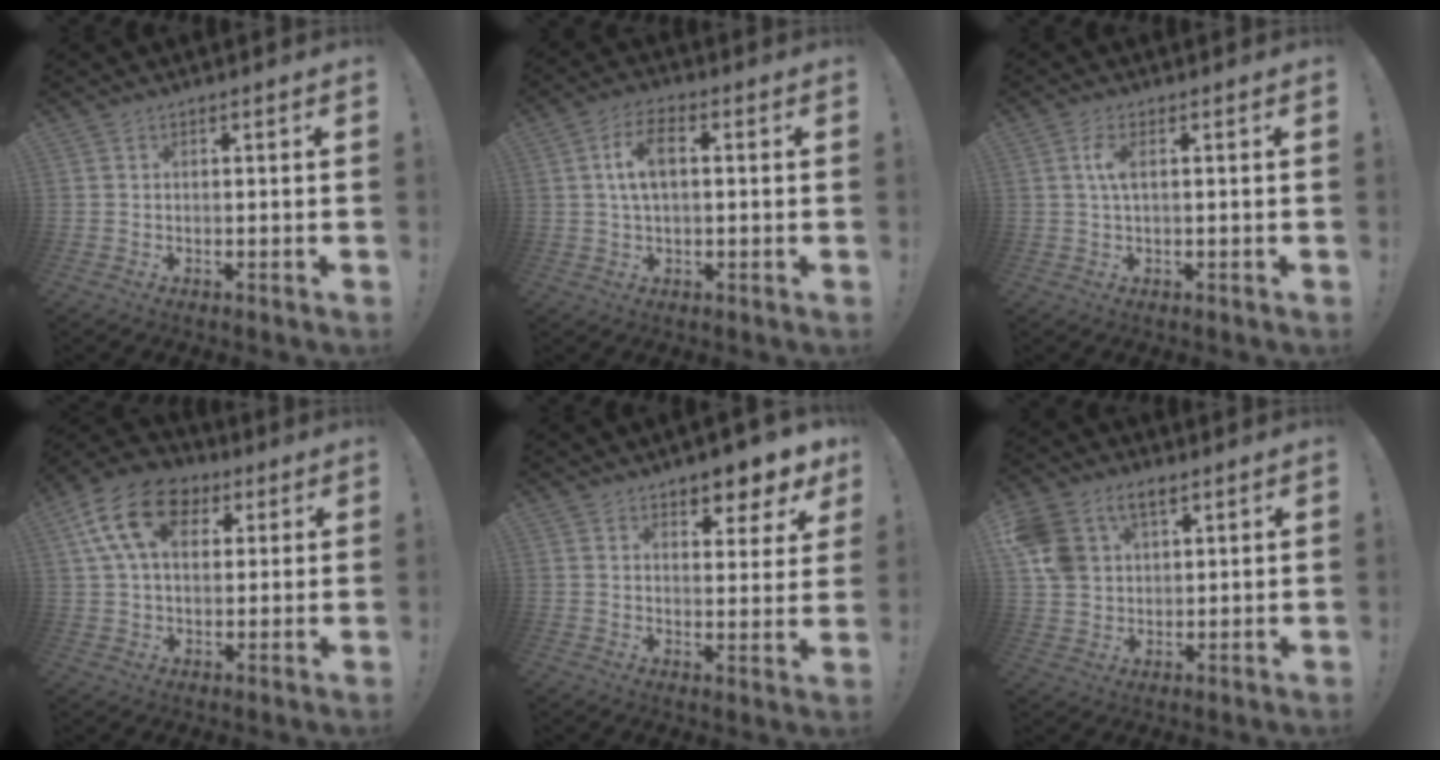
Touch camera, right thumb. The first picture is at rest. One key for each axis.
{"total": 8.2, "fx": 1.3, "fy": 4.4, "fz": 6.8, "tx": -0.122, "ty": 0.010, "tz": 0.026}
{"total": 4.0, "fx": 0.6, "fy": 1.3, "fz": 3.8, "tx": -0.073, "ty": -0.002, "tz": 0.007}
{"total": 16.9, "fx": 6.2, "fy": 11.3, "fz": 10.9, "tx": -0.190, "ty": -0.007, "tz": 0.117}
{"total": 6.8, "fx": 5.8, "fy": 2.7, "fz": 2.2, "tx": -0.017, "ty": -0.055, "tz": 0.102}
{"total": 11.0, "fx": 5.7, "fy": 7.7, "fz": 5.5, "tx": -0.107, "ty": -0.019, "tz": 0.116}